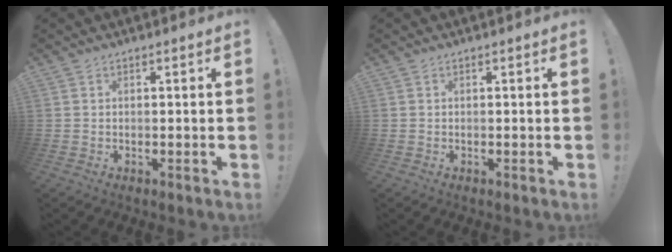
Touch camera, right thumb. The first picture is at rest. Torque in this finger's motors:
{"motor_torque": [0.00, 0.00, -0.03, 0.03, 0.00]}